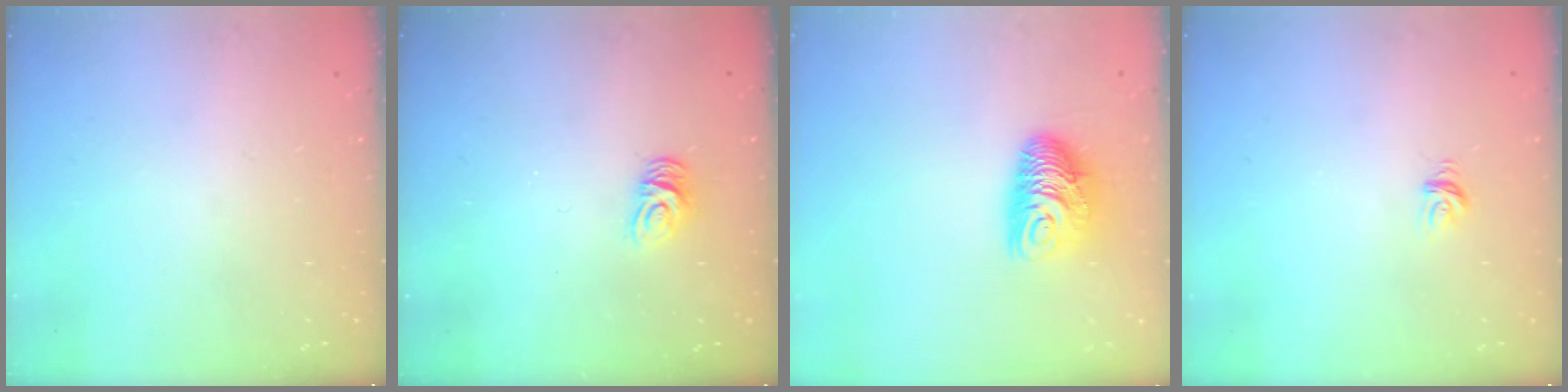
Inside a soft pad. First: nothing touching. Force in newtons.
{"total": 6.3, "press": 6.3, "slide": 0.2}
{"total": 9.9, "press": 9.9, "slide": 0.3}
{"total": 3.2, "press": 3.2, "slide": 0.2}